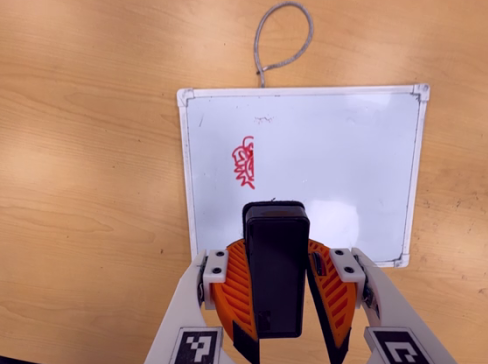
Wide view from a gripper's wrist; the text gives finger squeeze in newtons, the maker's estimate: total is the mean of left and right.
{"total": 10.3, "left": 9.5, "right": 11.1}